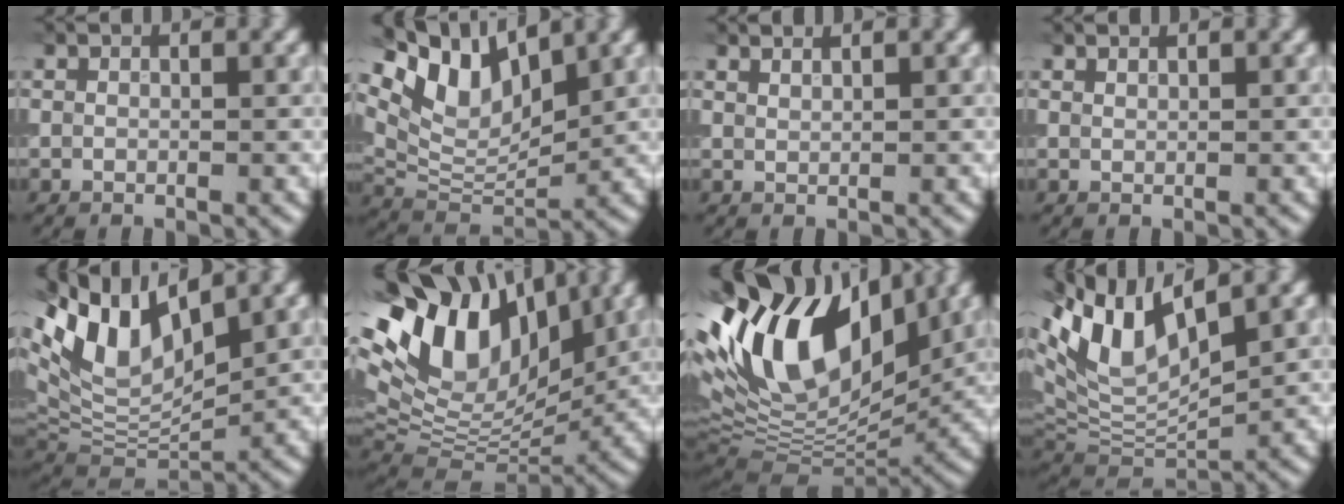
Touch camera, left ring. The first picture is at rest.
{"total": 8.1, "force": [5.2, 3.6, 5.1], "torque": [-0.095, 0.005, 0.095]}
{"total": 1.2, "force": [1.1, 0.2, 0.4], "torque": [0.000, -0.001, 0.014]}
{"total": 0.6, "force": [0.6, 0.0, 0.1], "torque": [0.001, -0.003, 0.009]}
{"total": 10.9, "force": [4.7, 5.5, 8.1], "torque": [-0.178, 0.007, 0.089]}
{"total": 14.0, "force": [6.5, 7.9, 9.5], "torque": [-0.192, 0.039, 0.110]}
{"total": 15.9, "force": [5.7, 8.3, 12.3], "torque": [-0.235, 0.033, 0.092]}
{"total": 10.1, "force": [4.6, 4.4, 7.9], "torque": [-0.176, 0.012, 0.085]}